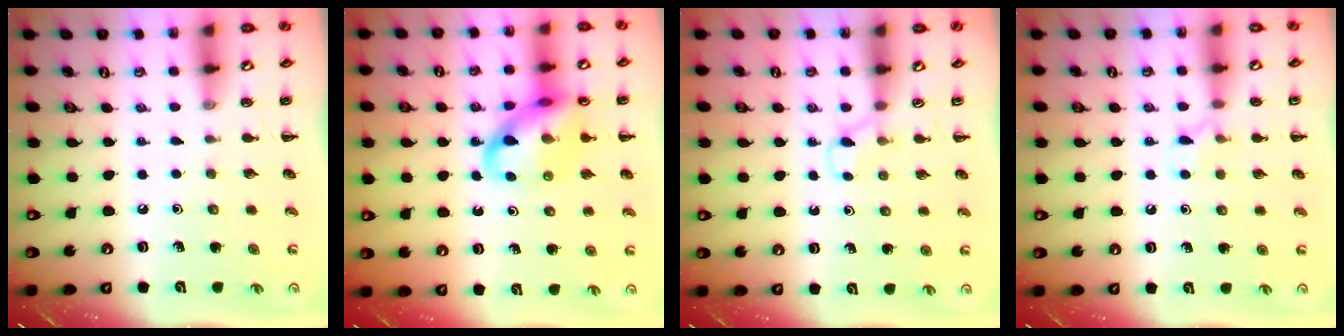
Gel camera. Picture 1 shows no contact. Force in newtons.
{"total": 14.4, "press": 14.2, "slide": 2.3}
{"total": 2.8, "press": 2.5, "slide": 1.1}
{"total": 6.1, "press": 5.7, "slide": 2.1}